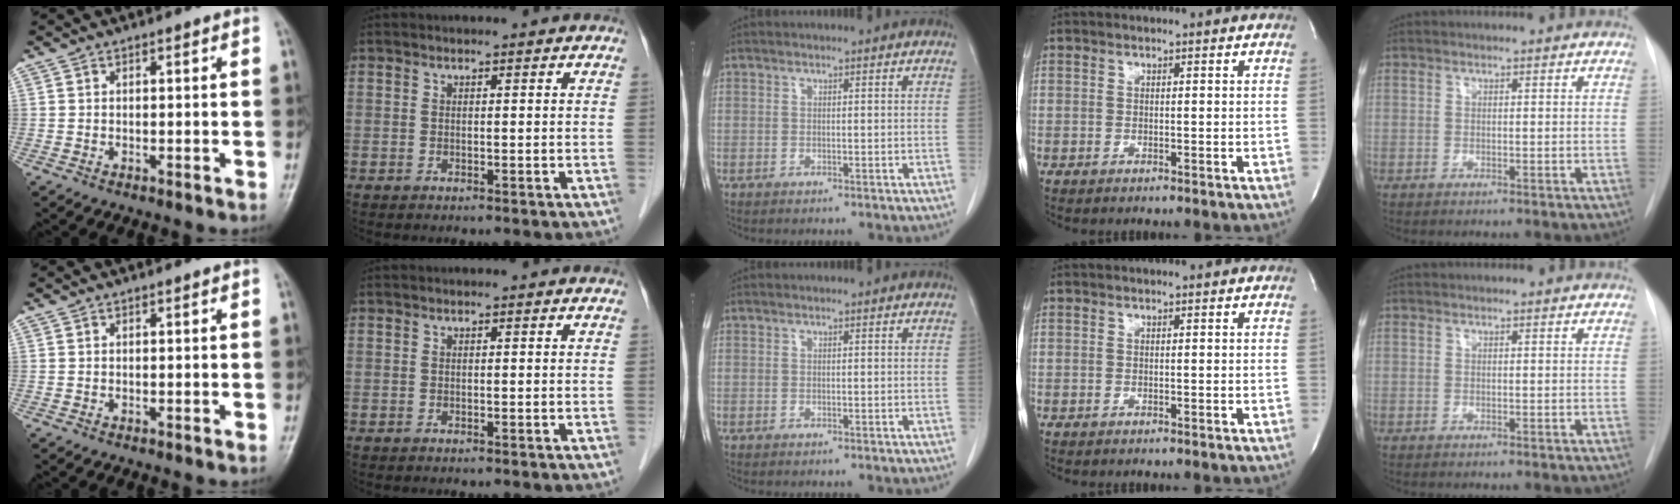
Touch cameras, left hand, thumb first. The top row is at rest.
{}